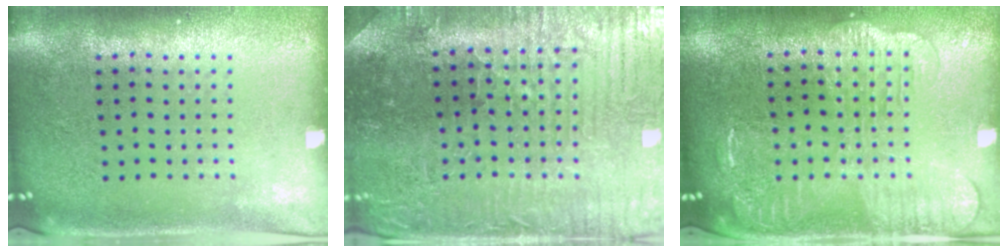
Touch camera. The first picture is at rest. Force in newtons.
{"total": 3.7, "press": 3.7, "slide": 0.4}
{"total": 1.9, "press": 1.8, "slide": 0.5}